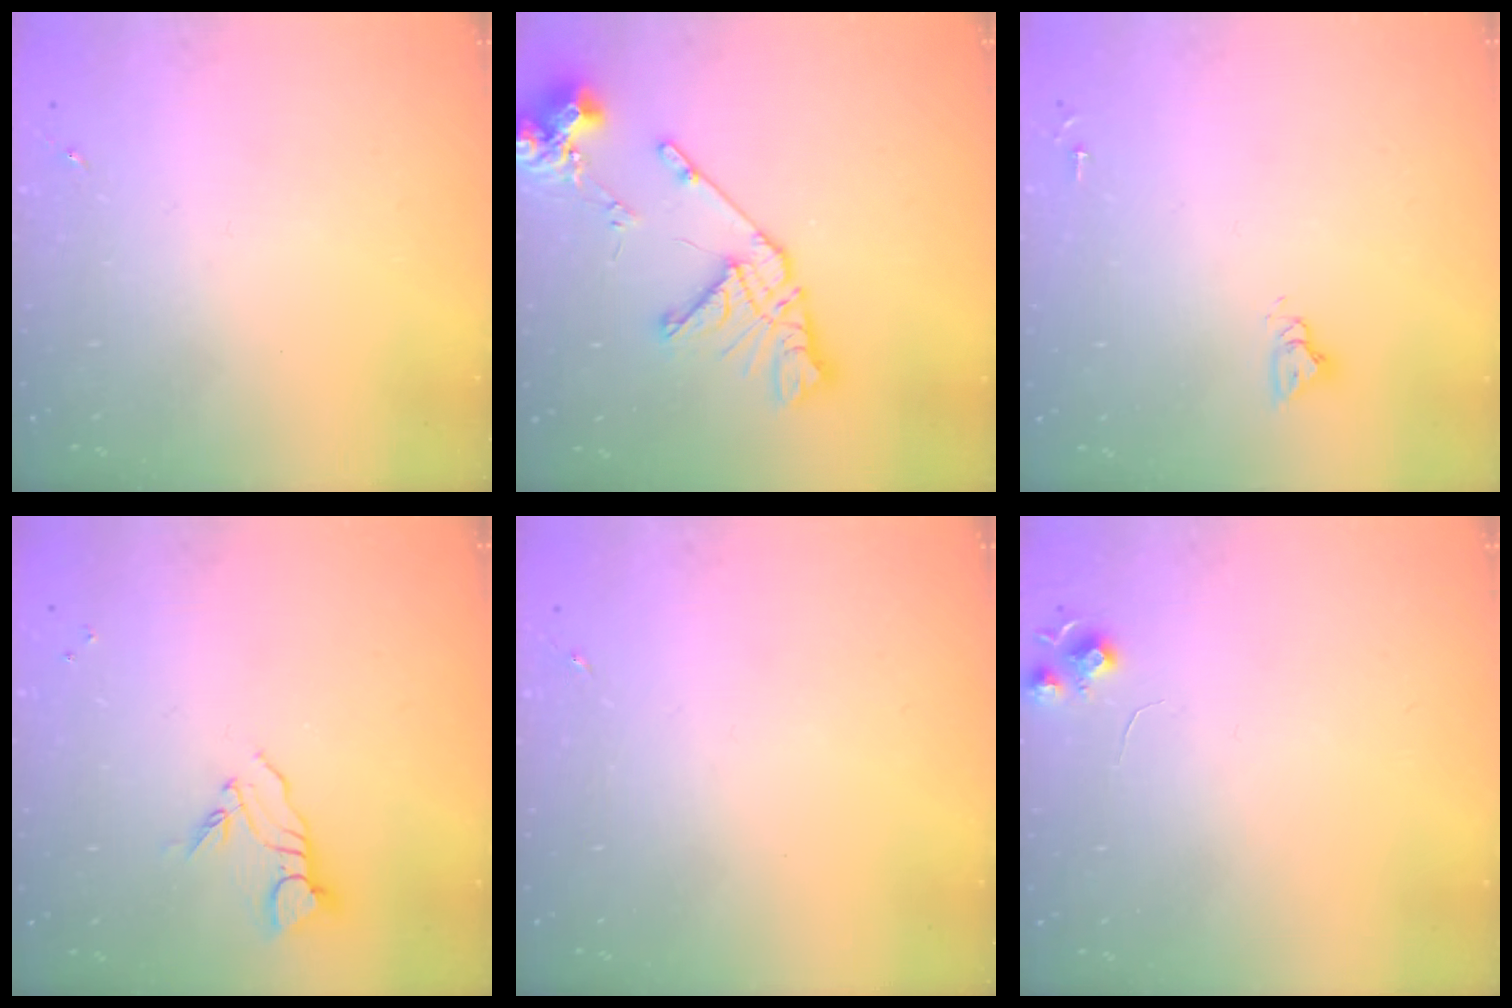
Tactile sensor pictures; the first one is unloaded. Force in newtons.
{"total": 16.1, "press": 16.0, "slide": 2.0}
{"total": 4.8, "press": 4.8, "slide": 0.3}
{"total": 6.1, "press": 6.1, "slide": 0.5}
{"total": 0.0}
{"total": 6.5, "press": 6.5, "slide": 0.8}